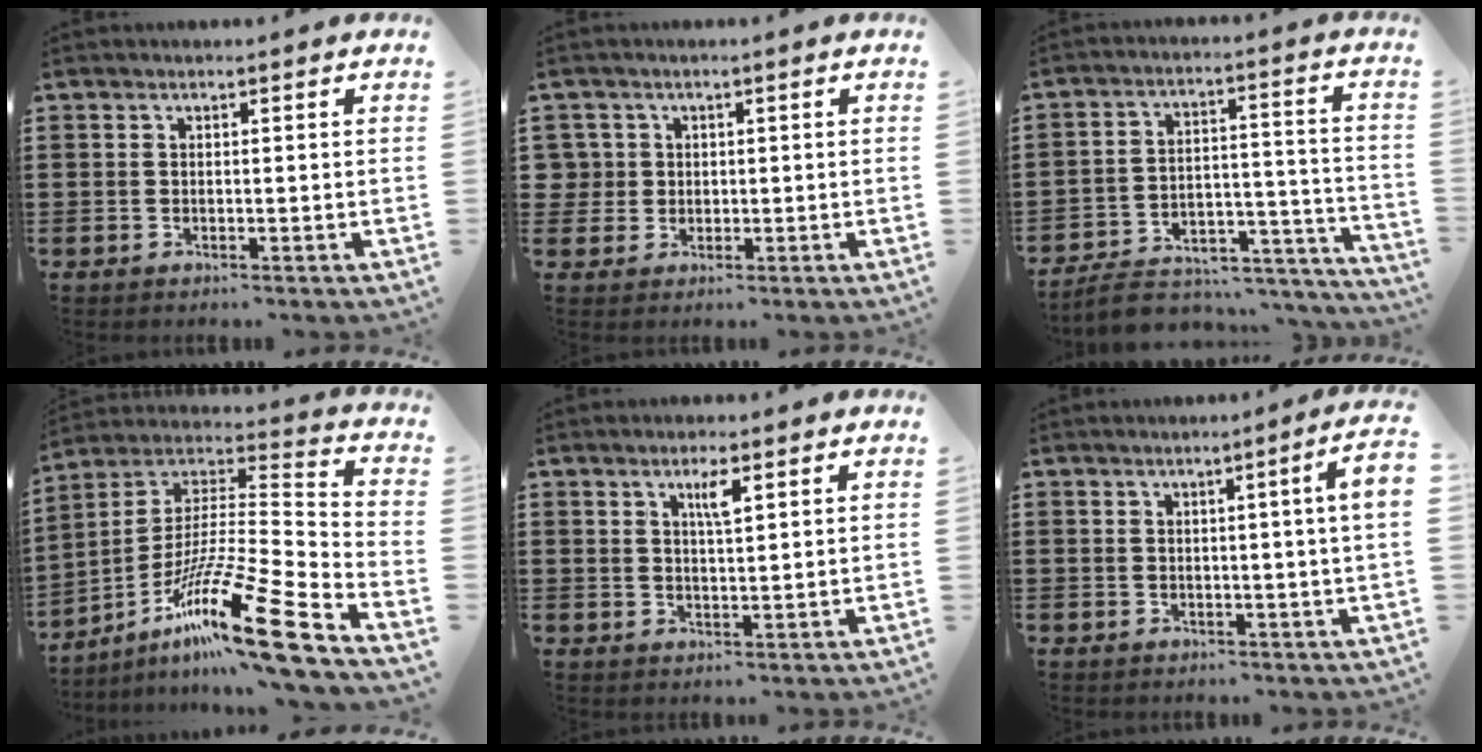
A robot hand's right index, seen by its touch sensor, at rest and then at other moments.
{"total": 2.9, "force": [0.3, 2.8, 0.3], "torque": [-0.020, 0.010, 0.004]}
{"total": 7.0, "force": [-6.4, 2.0, 2.2], "torque": [-0.035, 0.017, -0.121]}
{"total": 19.1, "force": [-12.0, 1.6, 14.7], "torque": [-0.249, 0.015, -0.215]}
{"total": 3.0, "force": [1.5, 0.5, 2.6], "torque": [-0.046, 0.001, 0.021]}
{"total": 3.3, "force": [0.5, -0.7, 3.2], "torque": [-0.055, -0.008, 0.005]}